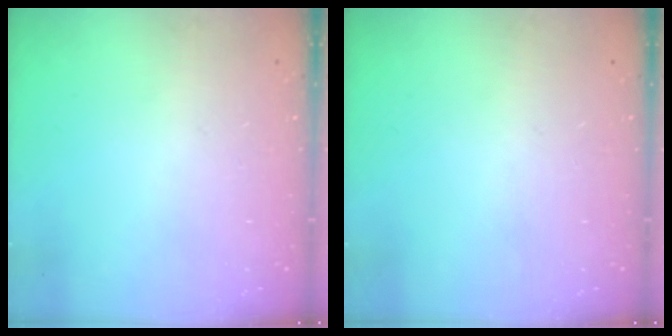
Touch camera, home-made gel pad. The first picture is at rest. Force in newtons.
{"total": 0.0}